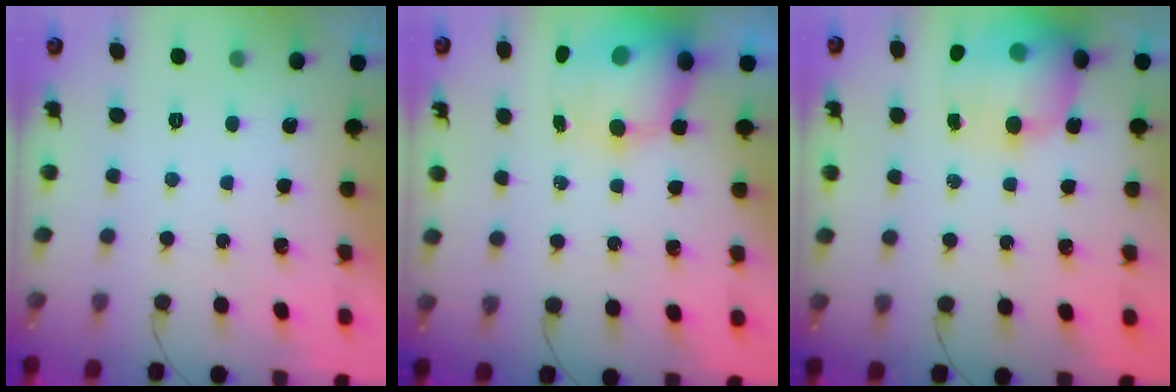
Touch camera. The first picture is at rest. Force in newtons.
{"total": 11.6, "press": 11.1, "slide": 3.4}
{"total": 16.7, "press": 16.2, "slide": 3.9}